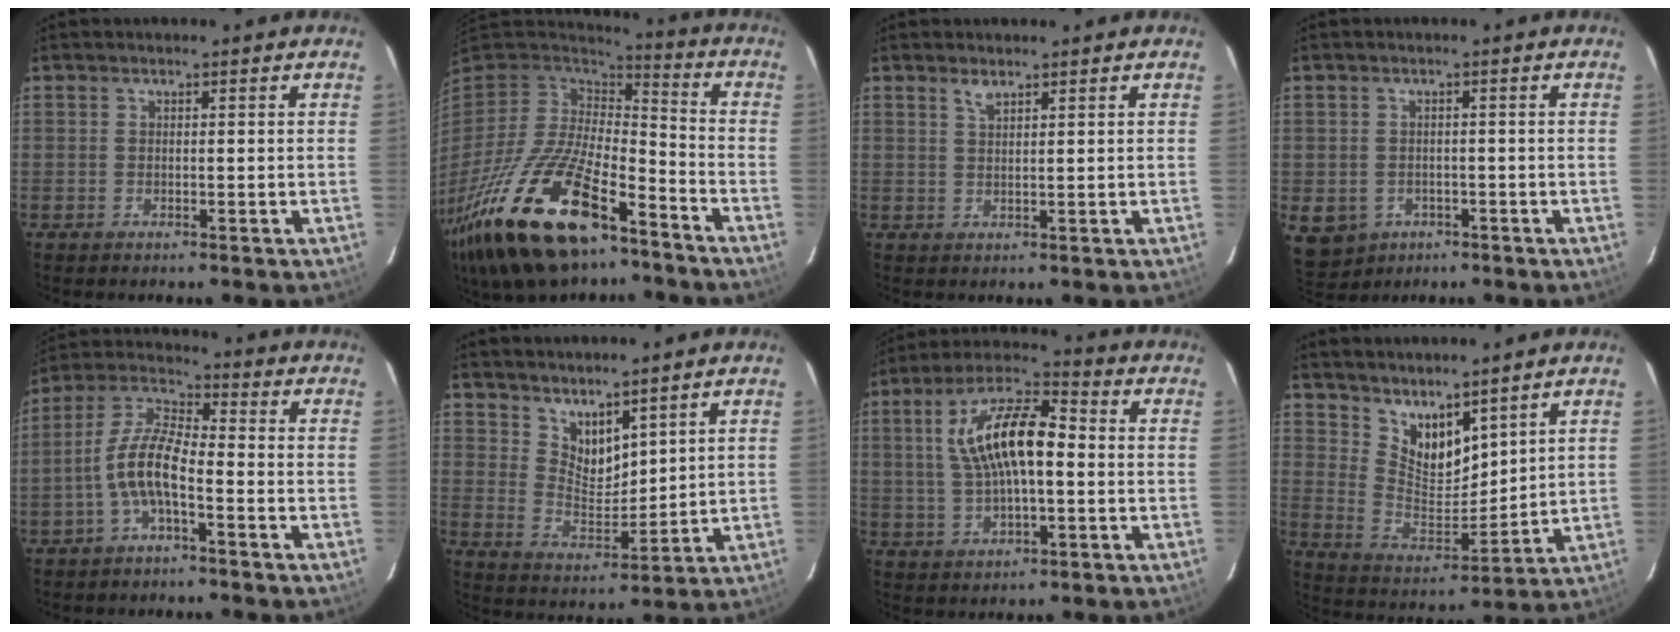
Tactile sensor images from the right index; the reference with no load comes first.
{"total": 28.2, "force": [-17.4, 11.1, 19.2], "torque": [-0.396, -0.052, -0.299]}
{"total": 1.7, "force": [1.3, 0.4, 1.1], "torque": [-0.020, 0.002, 0.023]}
{"total": 7.5, "force": [-2.8, 6.4, 2.7], "torque": [-0.067, 0.002, -0.025]}
{"total": 8.4, "force": [-3.3, 2.5, 7.3], "torque": [-0.161, 0.015, -0.066]}
{"total": 7.2, "force": [5.7, 3.3, 2.9], "torque": [-0.042, -0.002, 0.114]}
{"total": 14.5, "force": [1.1, 5.8, 13.3], "torque": [-0.251, 0.023, 0.019]}
{"total": 10.6, "force": [8.2, 4.8, 4.7], "torque": [-0.085, -0.004, 0.165]}